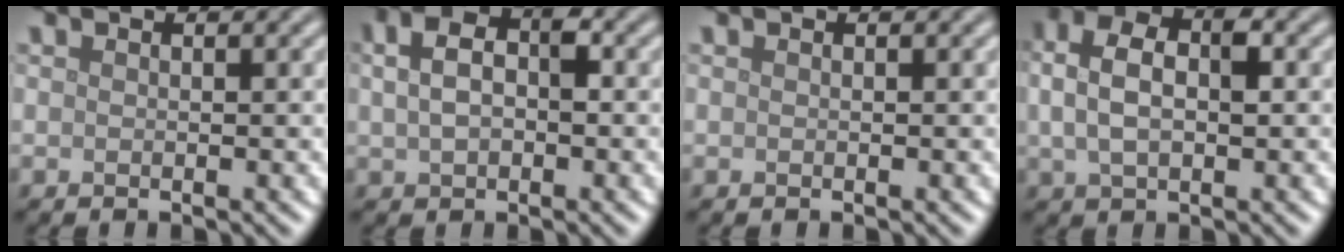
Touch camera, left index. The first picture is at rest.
{"total": 4.7, "force": [0.9, 2.9, 3.5], "torque": [-0.077, 0.015, 0.015]}
{"total": 0.0}
{"total": 5.1, "force": [0.9, 2.9, 4.1], "torque": [-0.082, 0.010, 0.012]}